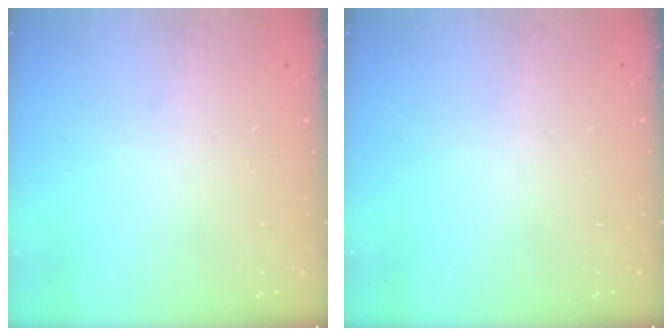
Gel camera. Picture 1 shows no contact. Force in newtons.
{"total": 0.0}